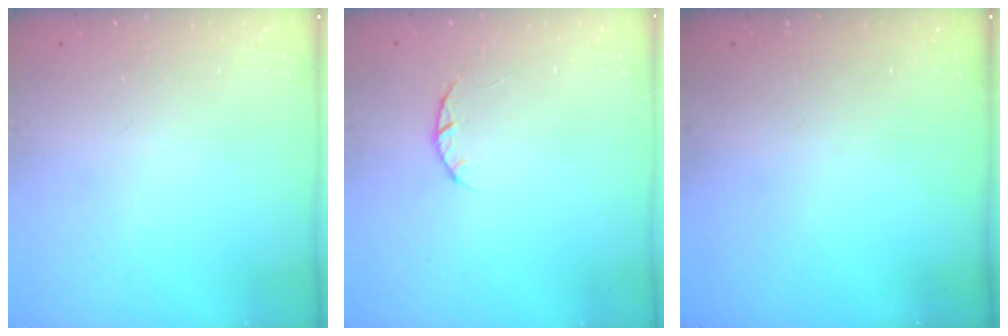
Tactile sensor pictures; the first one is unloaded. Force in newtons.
{"total": 3.0, "press": 3.0, "slide": 0.4}
{"total": 0.0}